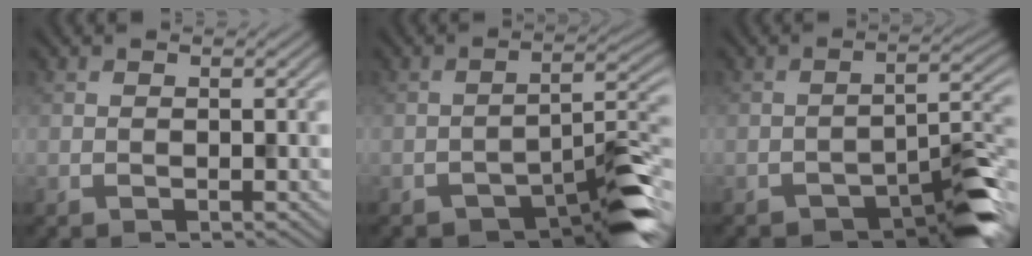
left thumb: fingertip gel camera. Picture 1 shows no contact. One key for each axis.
{"total": 8.4, "fx": -5.5, "fy": 2.6, "fz": 5.8, "tx": -0.073, "ty": 0.007, "tz": -0.090}
{"total": 7.6, "fx": -5.2, "fy": 2.4, "fz": 5.0, "tx": -0.059, "ty": 0.006, "tz": -0.083}